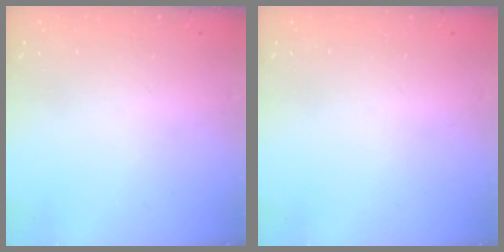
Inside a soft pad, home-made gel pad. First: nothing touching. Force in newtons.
{"total": 0.0}